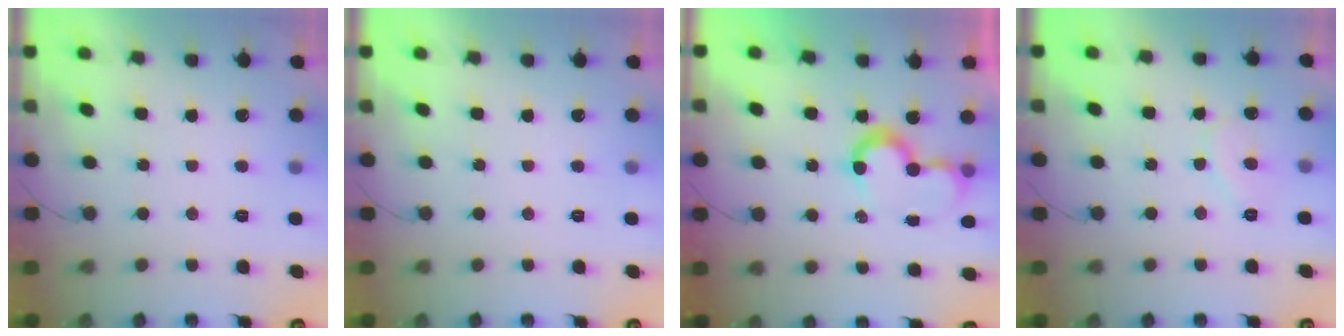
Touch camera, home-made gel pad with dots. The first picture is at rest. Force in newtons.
{"total": 0.0}
{"total": 8.3, "press": 8.3, "slide": 0.1}
{"total": 6.7, "press": 6.6, "slide": 0.4}